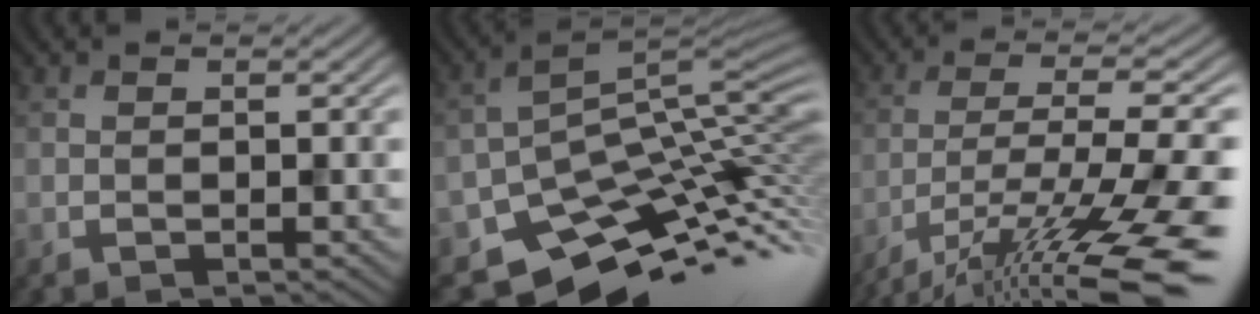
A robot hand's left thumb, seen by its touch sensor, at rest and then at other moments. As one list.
[{"total": 8.6, "force": [-4.7, 5.0, 5.1], "torque": [-0.093, -0.022, -0.073]}, {"total": 14.7, "force": [-9.6, 3.3, 10.7], "torque": [-0.190, -0.015, -0.146]}]